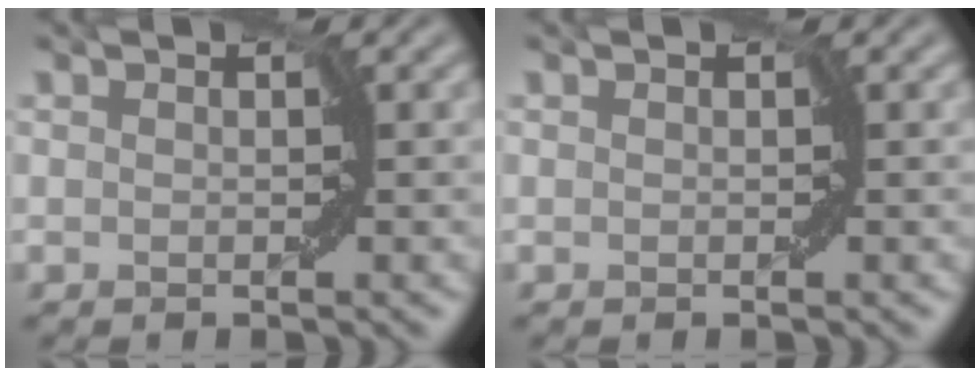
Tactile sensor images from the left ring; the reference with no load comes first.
{"total": 0.0}